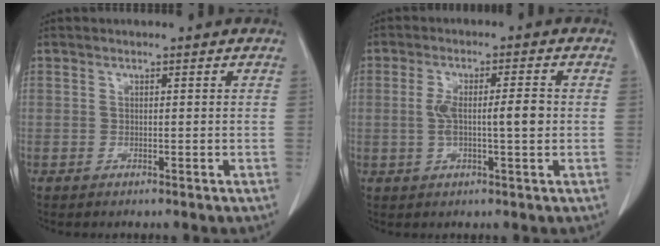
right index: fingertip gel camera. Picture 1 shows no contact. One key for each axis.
{"total": 5.8, "fx": -0.1, "fy": 1.0, "fz": 5.8, "tx": -0.108, "ty": 0.012, "tz": 0.002}